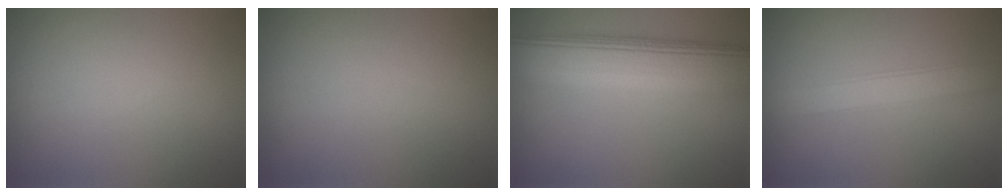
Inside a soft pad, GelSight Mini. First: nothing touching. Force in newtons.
{"total": 0.0}
{"total": 9.4, "press": 9.4, "slide": 0.4}
{"total": 2.6, "press": 2.6, "slide": 0.0}